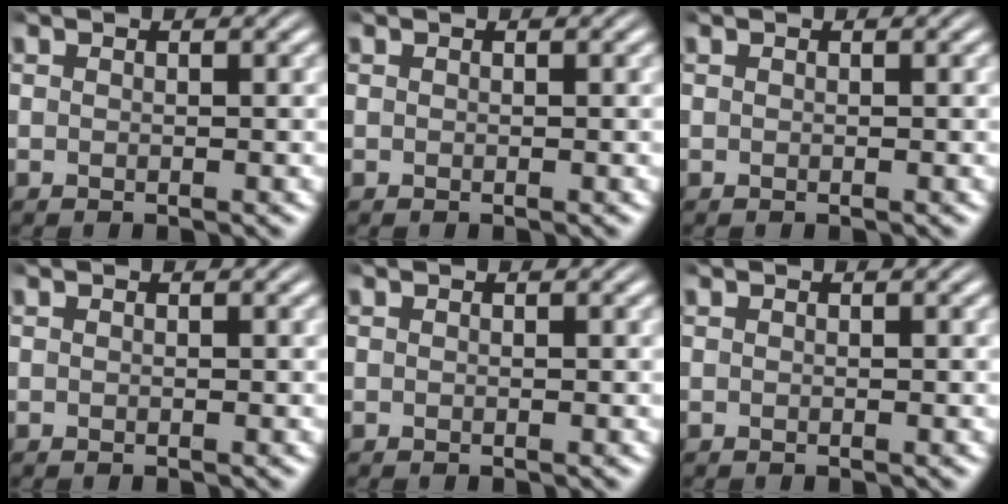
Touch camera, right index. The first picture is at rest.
{"total": 0.0}
{"total": 0.0}
{"total": 0.0}
{"total": 0.0}
{"total": 0.0}